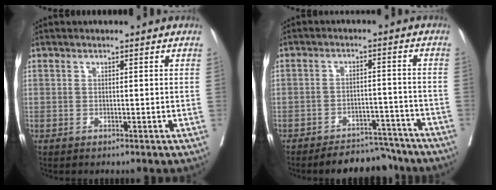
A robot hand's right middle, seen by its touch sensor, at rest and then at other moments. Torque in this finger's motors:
{"motor_torque": [0.27, -0.50, 0.02, -0.01]}